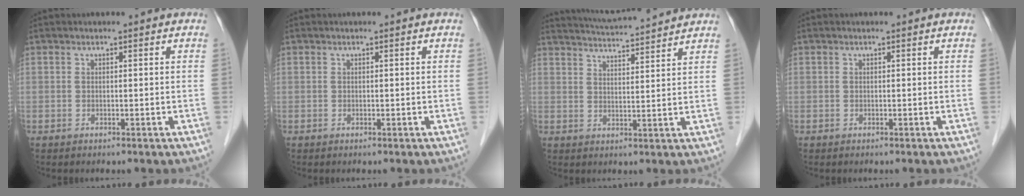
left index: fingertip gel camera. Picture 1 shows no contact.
{"total": 0.0}
{"total": 11.2, "force": [10.7, 0.0, 3.5], "torque": [-0.067, 0.023, 0.155]}
{"total": 0.0}